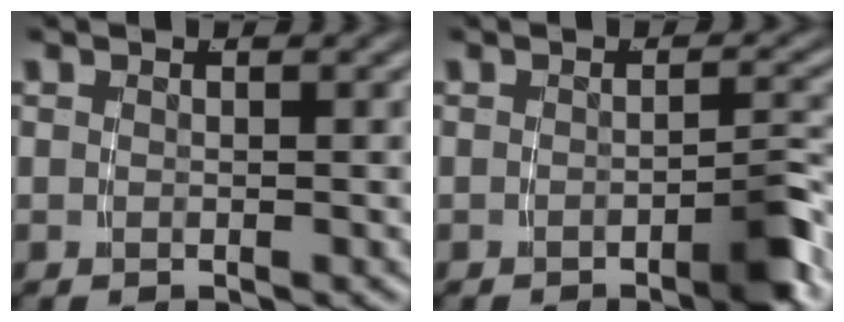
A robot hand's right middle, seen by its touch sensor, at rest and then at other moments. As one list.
[{"total": 2.6, "force": [-1.6, 0.3, 2.0], "torque": [-0.025, 0.002, -0.032]}]